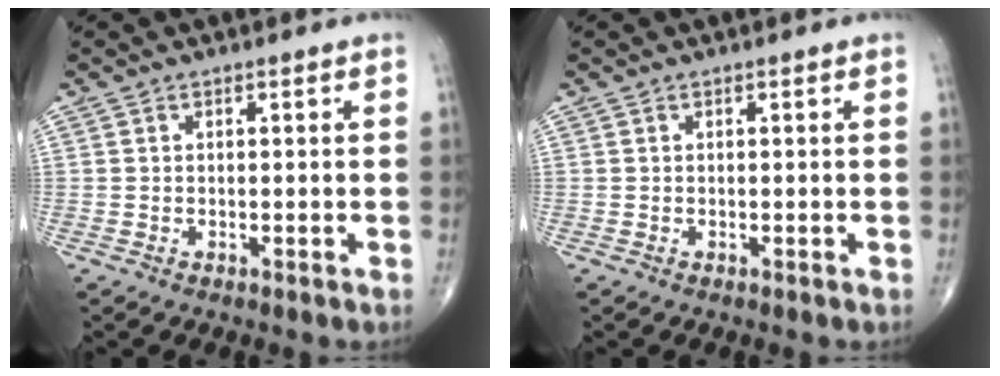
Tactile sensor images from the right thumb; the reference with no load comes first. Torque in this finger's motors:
{"motor_torque": [0.00, 0.00, 0.00, 0.00, 0.00]}